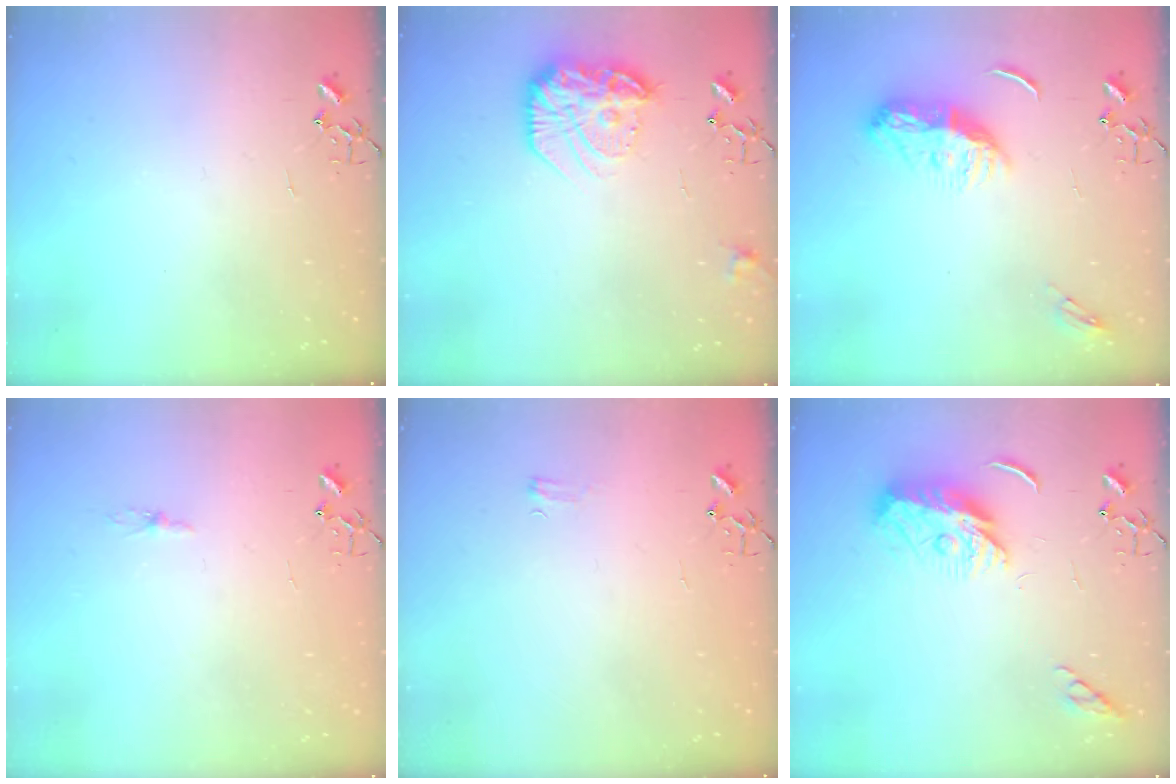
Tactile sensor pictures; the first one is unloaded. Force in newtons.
{"total": 17.2, "press": 17.1, "slide": 1.2}
{"total": 10.5, "press": 10.5, "slide": 0.4}
{"total": 2.2, "press": 2.2, "slide": 0.3}
{"total": 3.9, "press": 3.8, "slide": 0.5}
{"total": 9.5, "press": 9.5, "slide": 0.4}